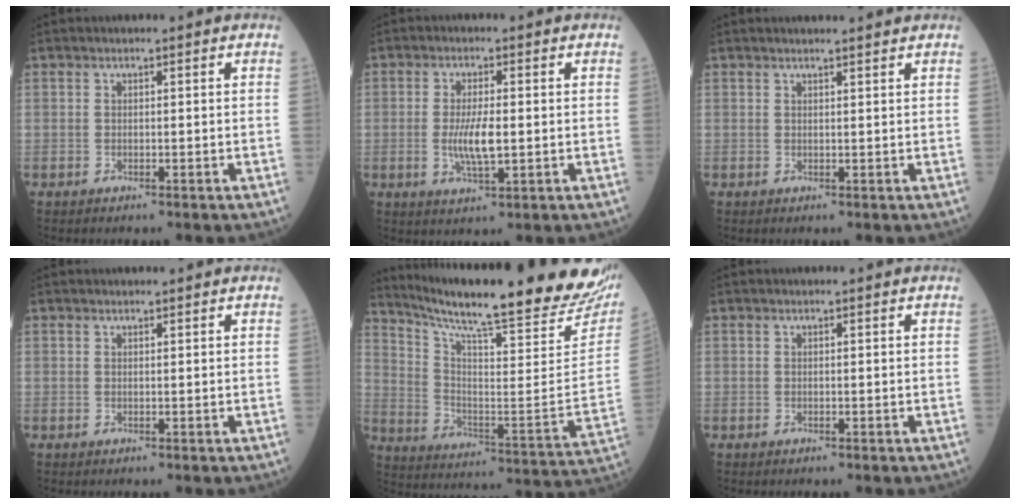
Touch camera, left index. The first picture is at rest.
{"total": 5.2, "force": [-0.3, 1.1, 5.0], "torque": [-0.108, -0.010, -0.005]}
{"total": 4.1, "force": [3.9, 0.1, 1.2], "torque": [-0.019, 0.010, 0.045]}
{"total": 0.8, "force": [0.8, 0.1, 0.1], "torque": [-0.008, 0.003, 0.013]}
{"total": 29.9, "force": [25.5, 1.6, 15.6], "torque": [-0.260, -0.094, 0.346]}
{"total": 0.0}